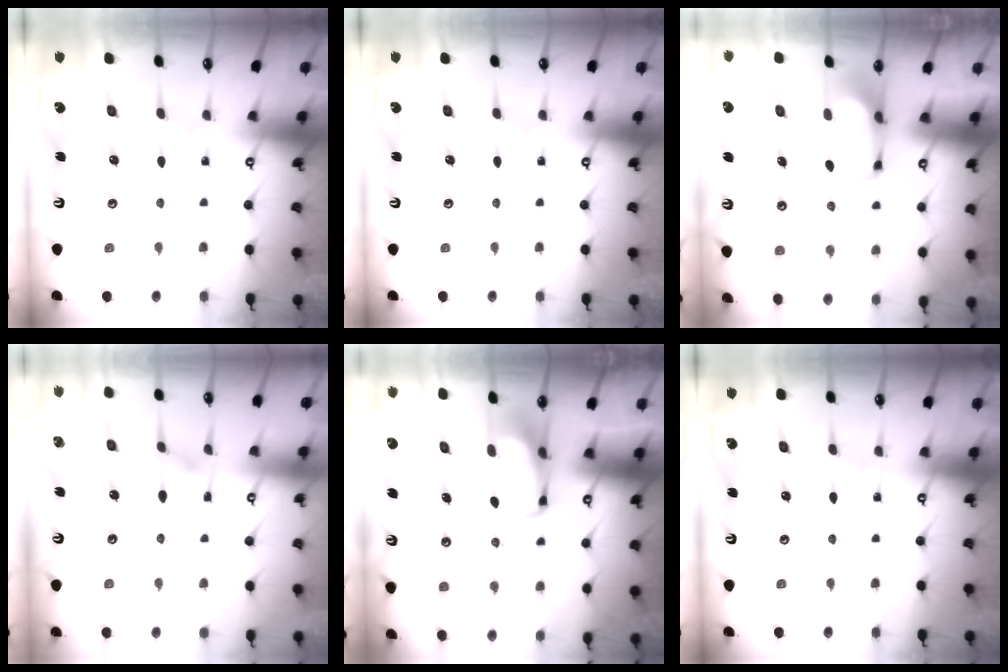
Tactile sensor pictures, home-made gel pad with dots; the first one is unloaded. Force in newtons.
{"total": 0.0}
{"total": 2.0, "press": 2.0, "slide": 0.4}
{"total": 2.6, "press": 2.3, "slide": 1.0}
{"total": 2.9, "press": 2.9, "slide": 0.4}
{"total": 0.0}